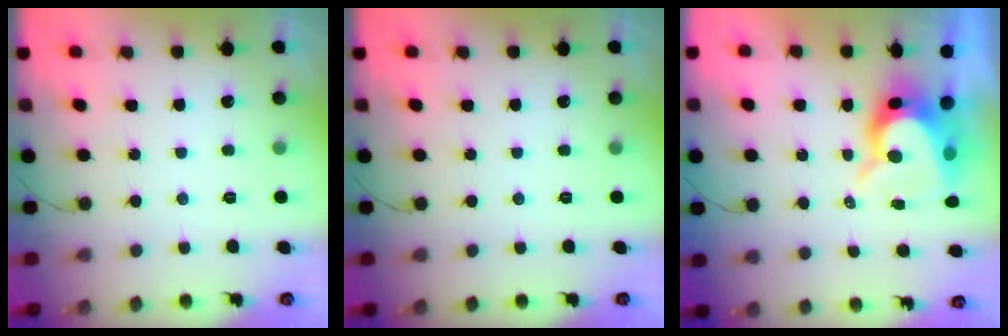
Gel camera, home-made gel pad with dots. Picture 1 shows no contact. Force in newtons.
{"total": 0.0}
{"total": 9.6, "press": 9.5, "slide": 0.8}